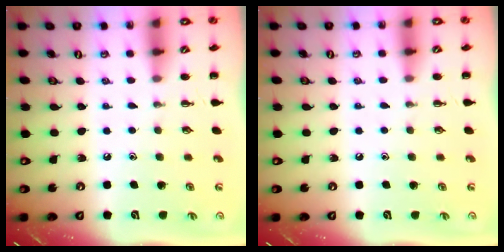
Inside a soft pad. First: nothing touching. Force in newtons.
{"total": 4.0, "press": 3.8, "slide": 1.2}